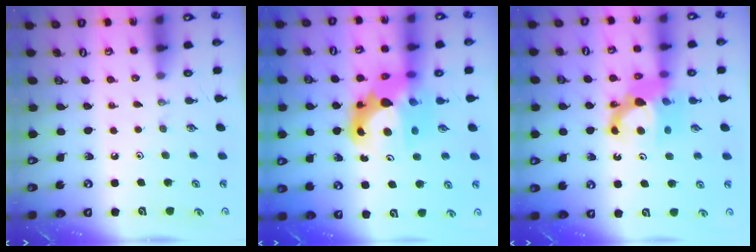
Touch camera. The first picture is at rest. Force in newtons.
{"total": 13.9, "press": 13.8, "slide": 1.3}
{"total": 12.1, "press": 12.0, "slide": 1.9}